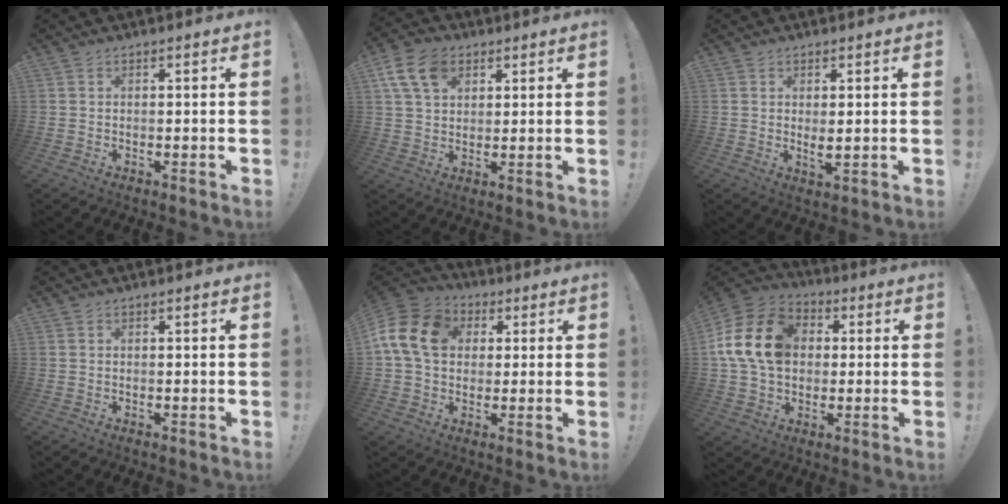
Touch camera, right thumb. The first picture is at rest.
{"total": 11.8, "force": [5.5, 8.1, 6.6], "torque": [-0.114, -0.013, 0.106]}
{"total": 2.8, "force": [0.9, 0.6, 2.6], "torque": [-0.034, -0.012, 0.015]}
{"total": 0.0}
{"total": 16.2, "force": [3.6, 12.5, 9.6], "torque": [-0.157, 0.009, 0.070]}
{"total": 17.9, "force": [2.7, 13.6, 11.4], "torque": [-0.205, 0.015, 0.054]}